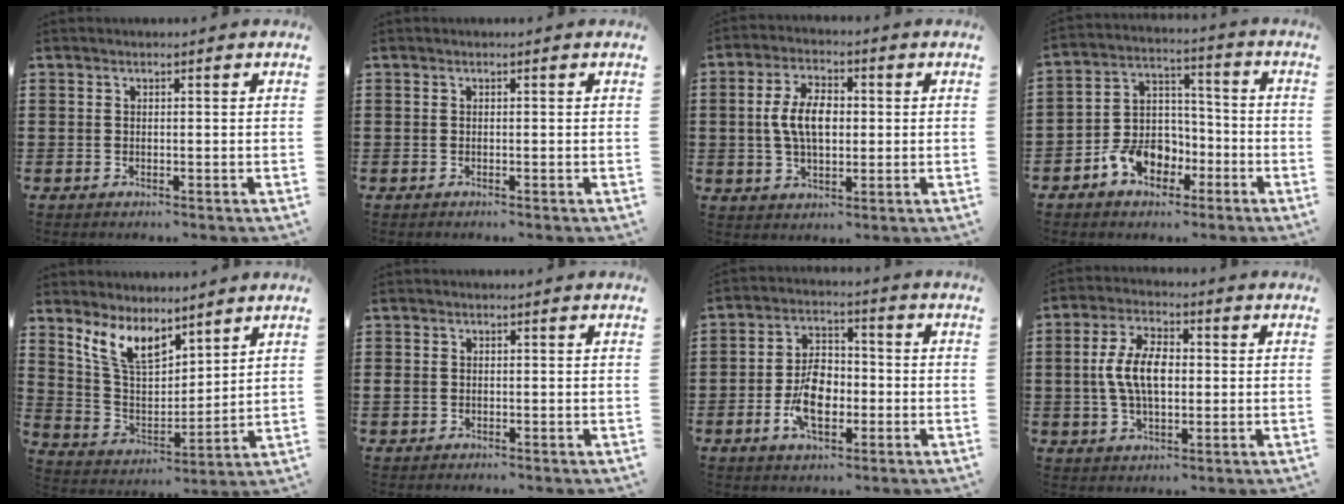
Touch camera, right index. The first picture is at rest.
{"total": 0.0}
{"total": 7.3, "force": [0.2, 4.0, 6.1], "torque": [-0.140, 0.008, -0.004]}
{"total": 8.5, "force": [-4.2, 6.4, 3.8], "torque": [-0.087, 0.031, -0.077]}
{"total": 8.4, "force": [6.4, 3.5, 4.1], "torque": [-0.106, -0.018, 0.120]}
{"total": 1.2, "force": [-0.3, 1.0, 0.5], "torque": [-0.018, 0.002, -0.011]}
{"total": 7.8, "force": [-1.9, 4.6, 6.0], "torque": [-0.116, 0.007, -0.038]}
{"total": 8.0, "force": [0.0, 4.2, 6.8], "torque": [-0.156, 0.006, -0.009]}